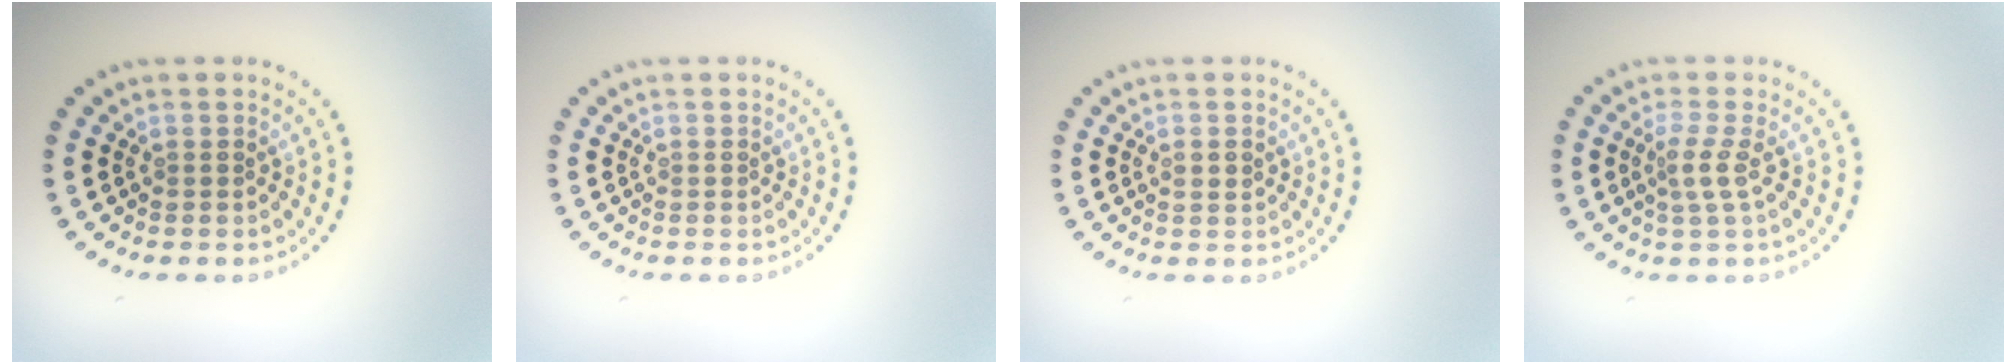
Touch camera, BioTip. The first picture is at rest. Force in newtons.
{"total": 0.0}
{"total": 1.1, "press": 1.0, "slide": 0.4}
{"total": 1.9, "press": 1.4, "slide": 1.3}